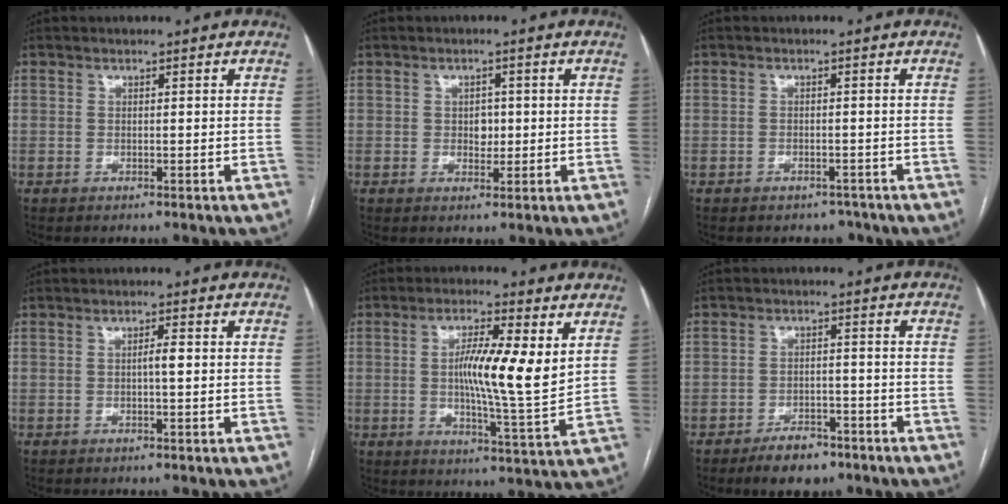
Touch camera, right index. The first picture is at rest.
{"total": 2.1, "force": [0.0, 1.5, 1.5], "torque": [-0.017, 0.001, 0.002]}
{"total": 2.9, "force": [-2.3, 1.8, 0.0], "torque": [0.000, 0.009, -0.028]}
{"total": 1.5, "force": [-0.1, -0.1, 1.5], "torque": [-0.025, 0.002, -0.002]}
{"total": 10.9, "force": [2.4, 0.8, 10.6], "torque": [-0.178, -0.006, 0.034]}
{"total": 5.8, "force": [-4.2, 2.7, 2.8], "torque": [-0.046, 0.003, -0.063]}